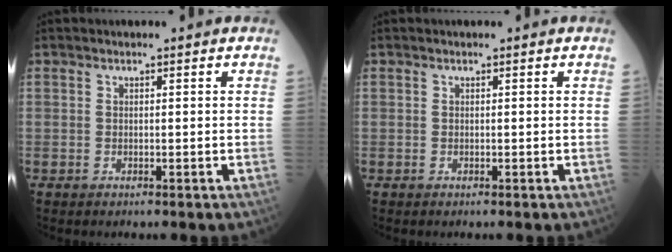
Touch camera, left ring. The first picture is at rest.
{"total": 0.0}